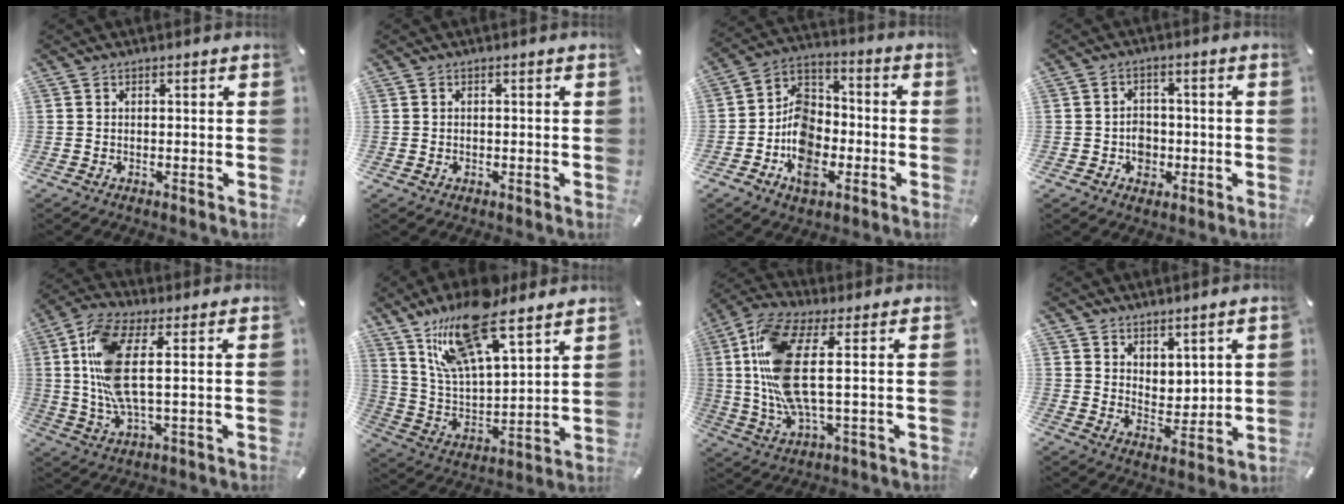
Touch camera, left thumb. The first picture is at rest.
{"total": 0.6, "force": [0.0, 0.6, 0.2], "torque": [-0.006, 0.004, -0.001]}
{"total": 12.7, "force": [-4.6, 9.2, 7.3], "torque": [-0.148, 0.027, -0.083]}
{"total": 4.9, "force": [-1.1, 4.5, 1.7], "torque": [-0.017, 0.003, -0.020]}
{"total": 13.1, "force": [2.5, 4.4, 12.0], "torque": [-0.264, -0.015, 0.040]}
{"total": 18.3, "force": [13.5, 6.4, 10.6], "torque": [-0.214, -0.067, 0.234]}
{"total": 15.8, "force": [2.7, 5.1, 14.7], "torque": [-0.319, -0.021, 0.042]}
{"total": 5.7, "force": [4.8, 3.0, -0.8], "torque": [0.007, -0.040, 0.092]}